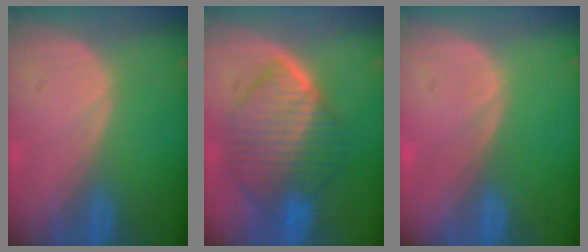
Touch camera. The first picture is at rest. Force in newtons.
{"total": 10.6, "press": 10.5, "slide": 0.9}
{"total": 0.0}